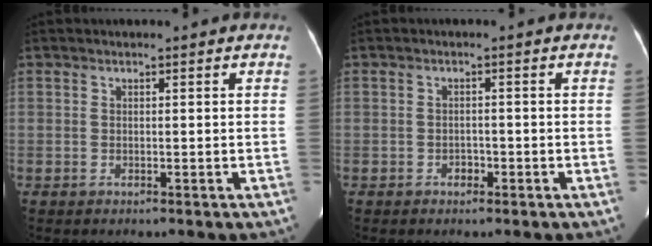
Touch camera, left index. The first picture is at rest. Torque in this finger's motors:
{"motor_torque": [-0.01, 0.00, 0.00, 0.00]}